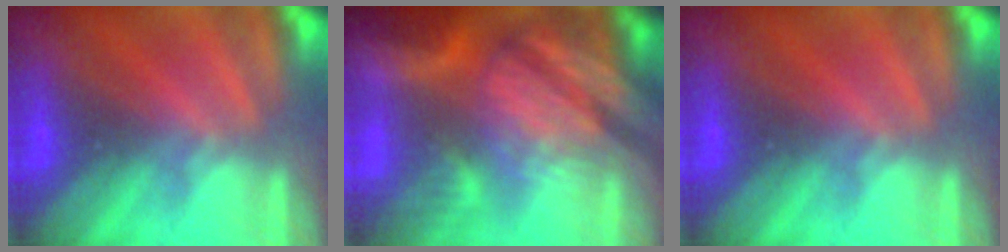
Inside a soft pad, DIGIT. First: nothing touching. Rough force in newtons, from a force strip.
{"total": 8.9}
{"total": 0.0}